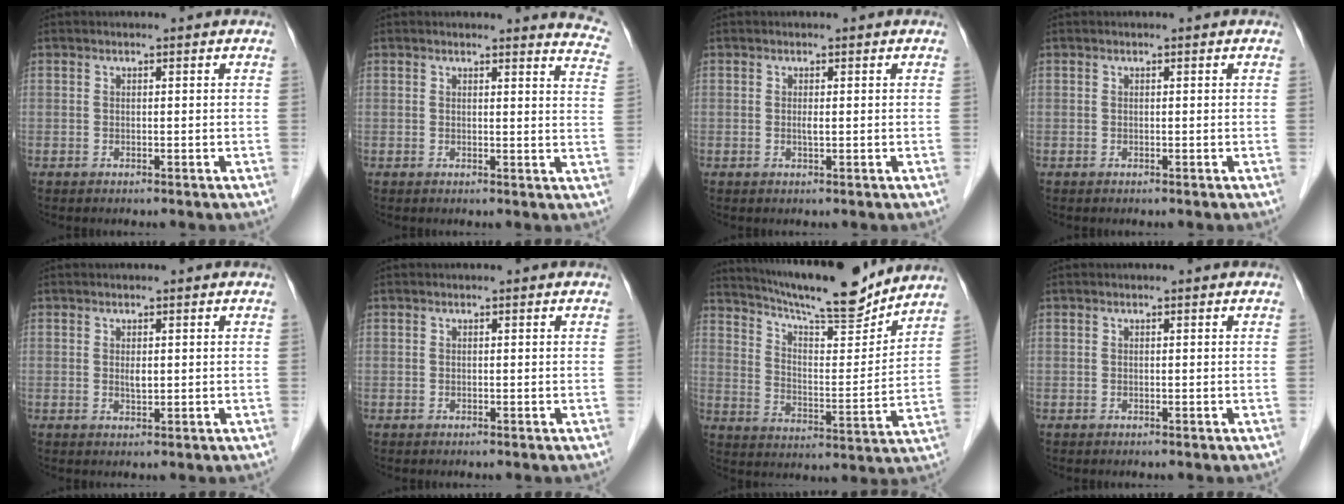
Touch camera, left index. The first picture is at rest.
{"total": 8.2, "force": [8.1, 0.6, 1.1], "torque": [0.014, -0.064, 0.049]}
{"total": 0.7, "force": [0.2, 0.0, 0.6], "torque": [-0.017, -0.002, 0.002]}
{"total": 0.0}
{"total": 1.1, "force": [0.4, 0.4, 1.0], "torque": [-0.020, -0.003, 0.008]}
{"total": 0.0}
{"total": 18.0, "force": [16.3, 1.7, 7.4], "torque": [-0.130, -0.004, 0.248]}
{"total": 0.0}